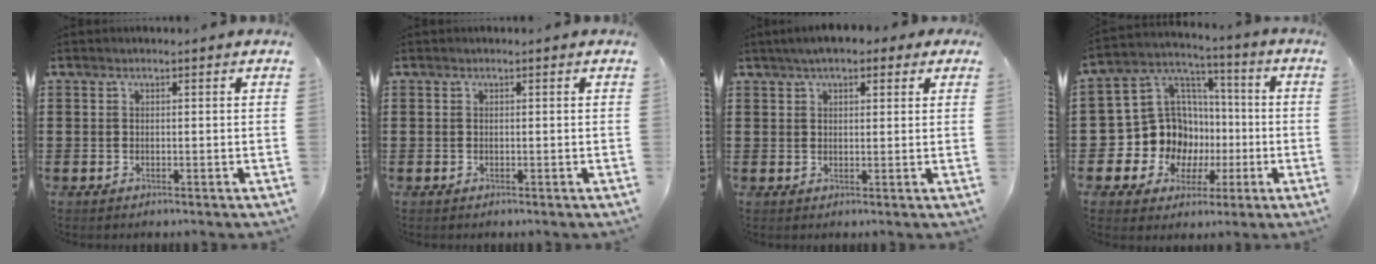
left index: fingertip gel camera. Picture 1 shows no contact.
{"total": 0.0}
{"total": 3.7, "force": [2.7, 1.5, 2.0], "torque": [-0.049, 0.007, 0.049]}
{"total": 12.3, "force": [-2.6, 11.4, 3.8], "torque": [-0.120, -0.001, -0.038]}